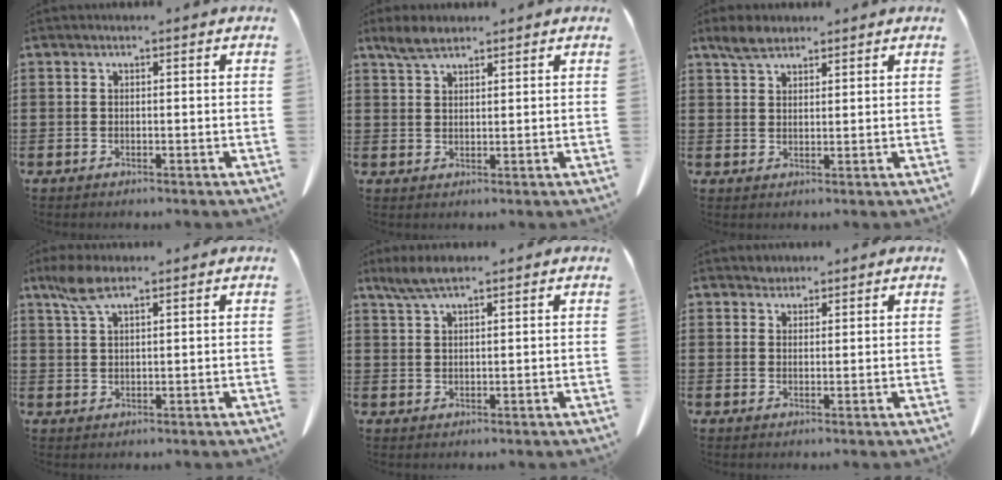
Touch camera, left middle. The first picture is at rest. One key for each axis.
{"total": 3.5, "fx": 2.6, "fy": 1.3, "fz": 1.9, "tx": -0.045, "ty": 0.004, "tz": 0.050}
{"total": 3.5, "fx": 2.8, "fy": 1.4, "fz": 1.6, "tx": -0.038, "ty": 0.003, "tz": 0.053}
{"total": 4.9, "fx": 2.9, "fy": 1.6, "fz": 3.7, "tx": -0.087, "ty": 0.001, "tz": 0.051}
{"total": 3.6, "fx": 2.5, "fy": 0.7, "fz": 2.5, "tx": -0.053, "ty": 0.002, "tz": 0.046}
{"total": 1.8, "fx": 1.6, "fy": 0.8, "fz": 0.0, "tx": -0.004, "ty": 0.003, "tz": 0.032}